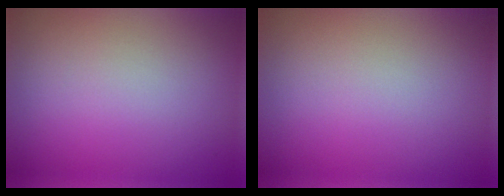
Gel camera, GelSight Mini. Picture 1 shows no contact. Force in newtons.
{"total": 0.0}